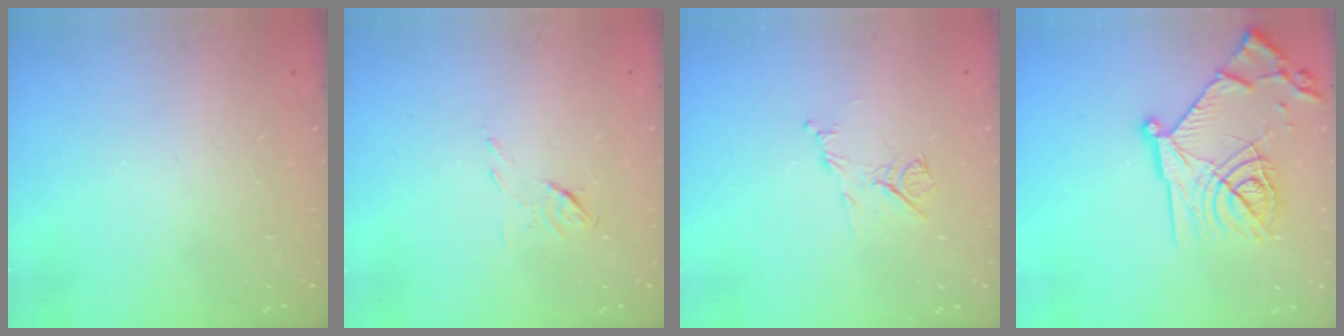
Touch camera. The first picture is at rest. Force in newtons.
{"total": 4.8, "press": 4.7, "slide": 1.0}
{"total": 7.2, "press": 7.1, "slide": 0.8}
{"total": 21.2, "press": 21.2, "slide": 1.8}